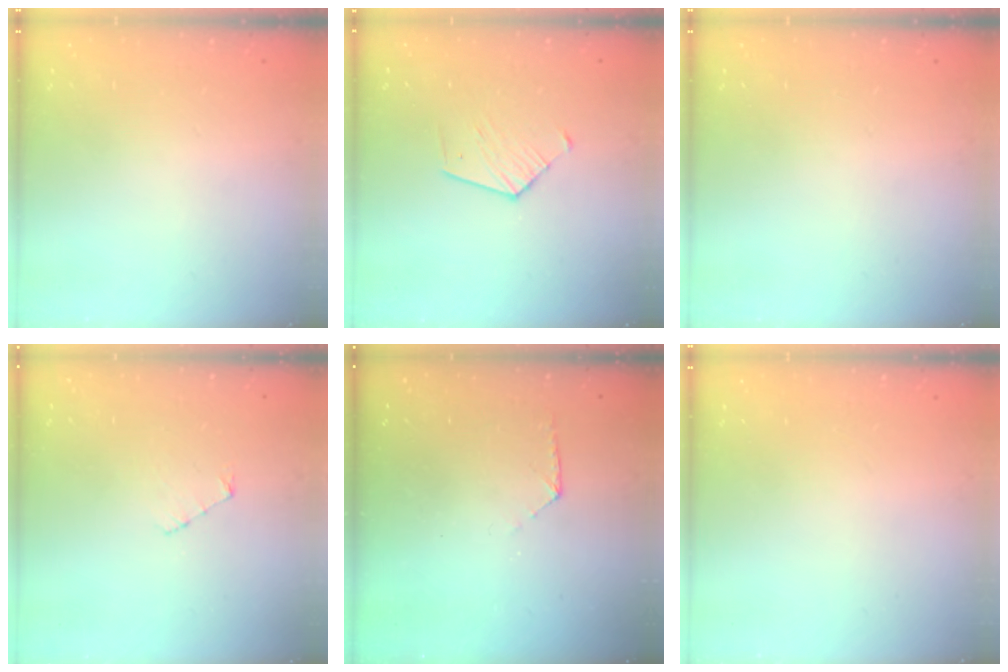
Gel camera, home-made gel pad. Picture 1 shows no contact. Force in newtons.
{"total": 5.6, "press": 5.5, "slide": 0.6}
{"total": 0.0}
{"total": 3.0, "press": 3.0, "slide": 0.3}
{"total": 6.7, "press": 6.7, "slide": 0.6}
{"total": 0.0}